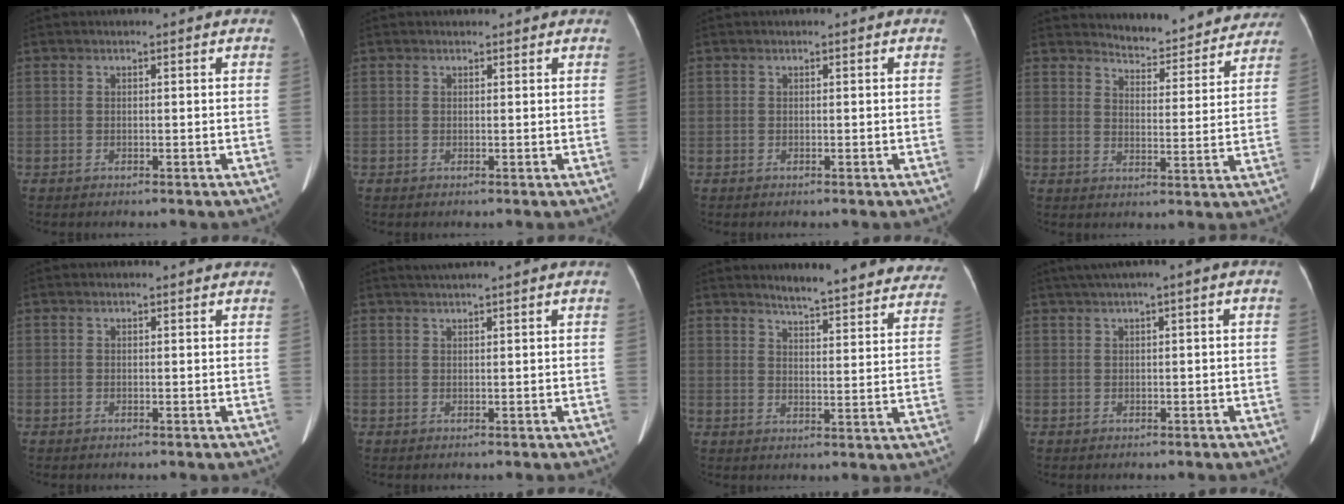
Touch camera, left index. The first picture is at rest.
{"total": 1.3, "force": [1.1, 0.7, 0.1], "torque": [-0.003, 0.012, 0.012]}
{"total": 0.0}
{"total": 12.7, "force": [12.3, 2.8, 1.6], "torque": [-0.002, -0.019, 0.139]}
{"total": 1.3, "force": [1.1, 0.6, 0.0], "torque": [-0.010, 0.007, 0.005]}
{"total": 2.6, "force": [2.2, -0.9, 1.1], "torque": [-0.013, 0.016, 0.043]}
{"total": 19.4, "force": [18.2, 2.5, 6.5], "torque": [-0.066, -0.053, 0.205]}
{"total": 2.6, "force": [1.0, 0.0, 2.4], "torque": [-0.047, 0.023, 0.023]}